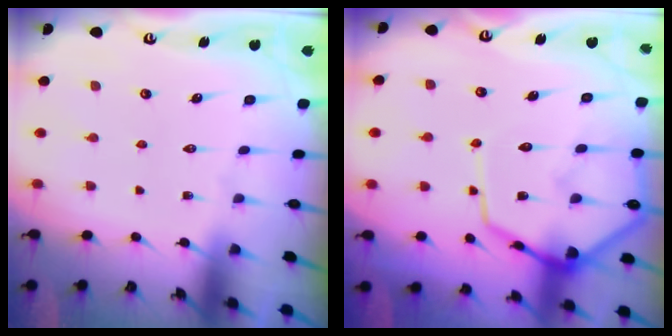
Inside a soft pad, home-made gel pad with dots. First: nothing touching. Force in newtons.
{"total": 12.7, "press": 12.6, "slide": 1.2}